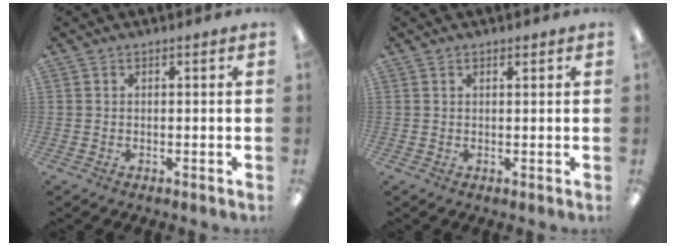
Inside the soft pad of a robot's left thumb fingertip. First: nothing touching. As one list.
[{"total": 0.8, "force": [0.7, 0.3, 0.3], "torque": [-0.008, 0.000, 0.013]}]